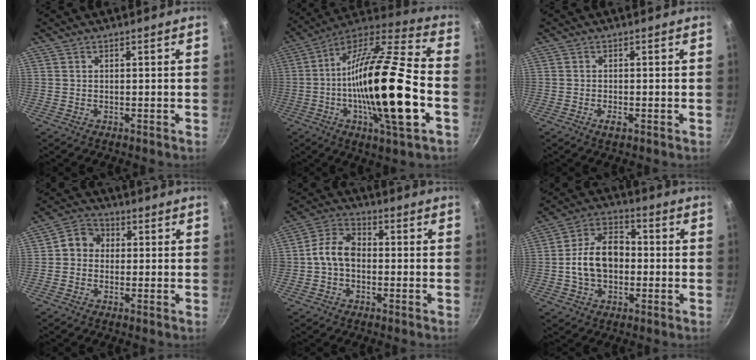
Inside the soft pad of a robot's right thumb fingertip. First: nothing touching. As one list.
[{"total": 25.8, "force": [-5.0, 5.9, 24.6], "torque": [-0.424, 0.014, -0.099]}, {"total": 1.8, "force": [-0.8, 0.5, 1.5], "torque": [-0.033, -0.002, -0.016]}, {"total": 5.6, "force": [0.2, 5.0, 2.6], "torque": [-0.017, 0.014, -0.015]}, {"total": 7.6, "force": [-0.8, 5.6, 5.1], "torque": [-0.077, 0.028, -0.031]}, {"total": 12.0, "force": [-1.1, 8.3, 8.6], "torque": [-0.121, 0.032, -0.031]}]